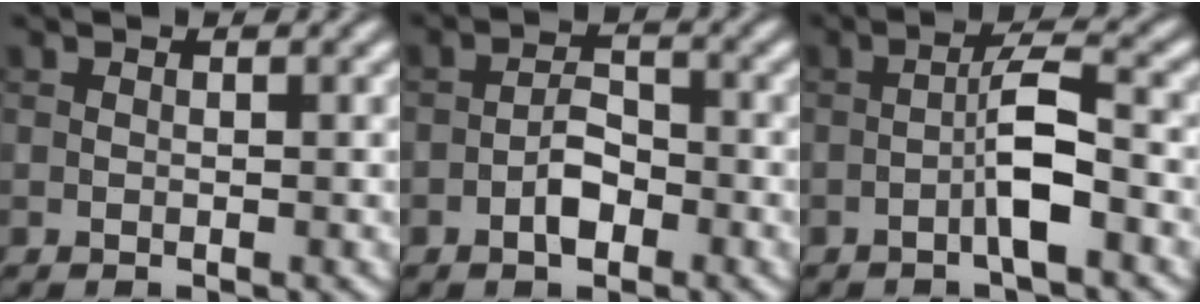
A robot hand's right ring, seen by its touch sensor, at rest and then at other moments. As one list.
[{"total": 2.6, "force": [-1.3, 1.3, 1.9], "torque": [-0.028, 0.007, -0.025]}, {"total": 3.8, "force": [-1.2, 0.5, 3.6], "torque": [-0.064, 0.012, -0.028]}]